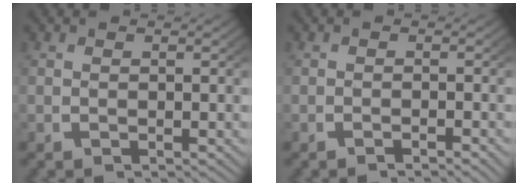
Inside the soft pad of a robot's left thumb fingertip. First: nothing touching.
{"total": 1.6, "force": [-1.3, 0.4, 0.8], "torque": [-0.009, 0.003, -0.024]}